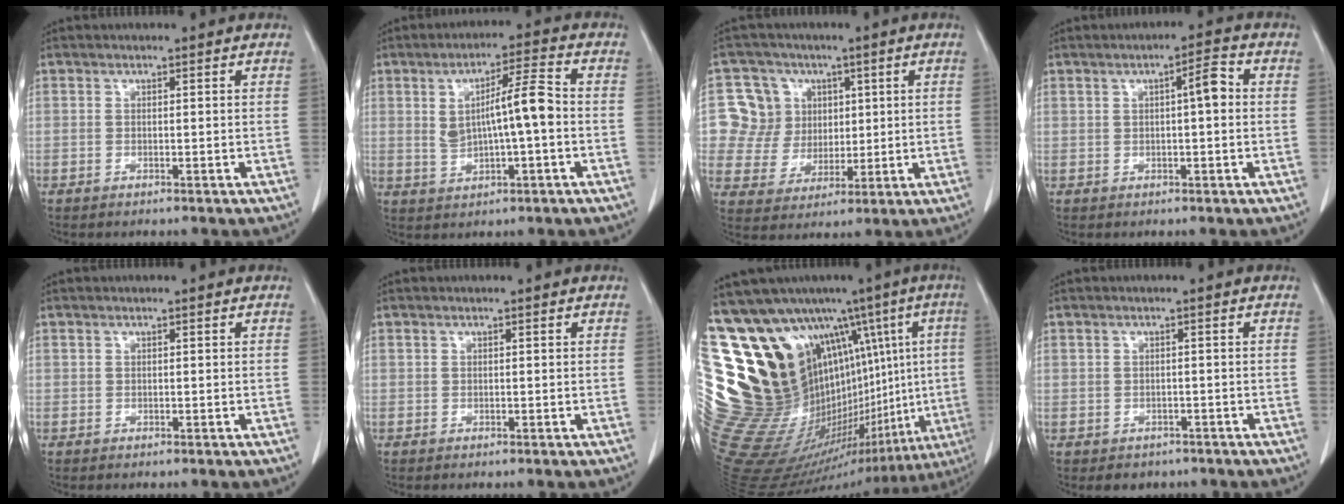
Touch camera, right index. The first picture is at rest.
{"total": 8.0, "force": [0.3, 1.2, 7.9], "torque": [-0.136, 0.014, 0.007]}
{"total": 9.2, "force": [2.6, 8.7, 1.1], "torque": [-0.019, 0.030, 0.052]}
{"total": 3.8, "force": [0.7, 0.9, 3.6], "torque": [-0.053, 0.016, 0.009]}
{"total": 0.0}
{"total": 0.0}
{"total": 33.7, "force": [10.2, 15.0, 28.4], "torque": [-0.442, 0.063, 0.208]}
{"total": 2.2, "force": [-1.2, 1.9, 0.3], "torque": [-0.004, 0.004, -0.013]}